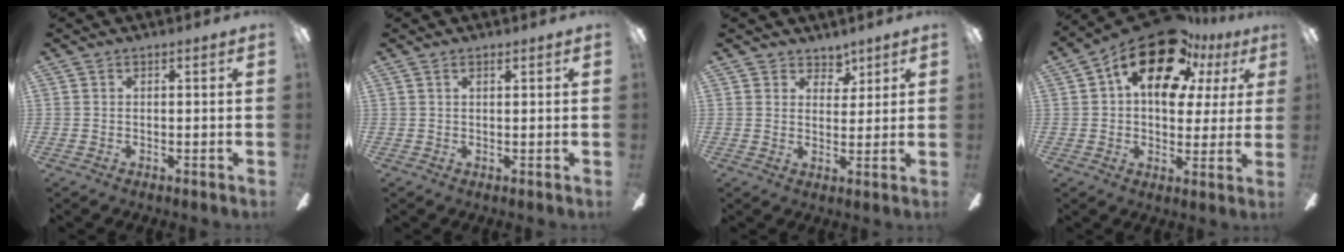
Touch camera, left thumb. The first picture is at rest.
{"total": 0.7, "force": [0.6, 0.2, 0.0], "torque": [-0.002, 0.001, 0.012]}
{"total": 4.9, "force": [3.8, 3.1, 0.1], "torque": [0.004, -0.023, 0.069]}
{"total": 18.9, "force": [11.5, 9.5, 11.7], "torque": [-0.197, -0.060, 0.198]}